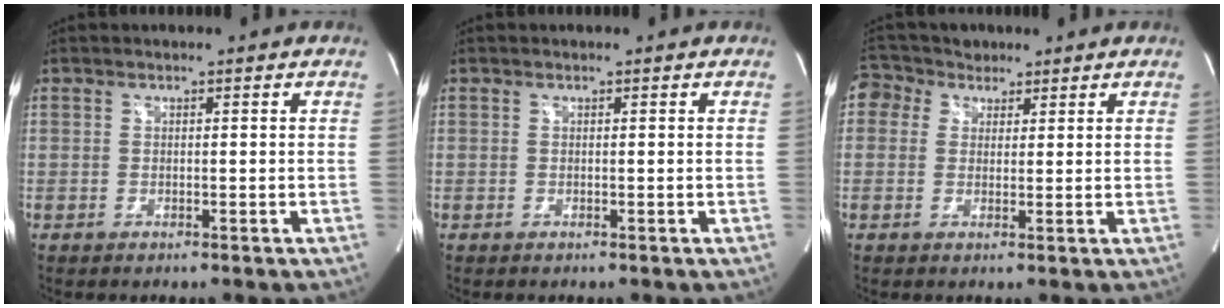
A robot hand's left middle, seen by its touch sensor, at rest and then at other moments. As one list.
[{"total": 0.0}, {"total": 4.8, "force": [2.6, 4.0, 0.4], "torque": [-0.016, 0.028, 0.050]}]